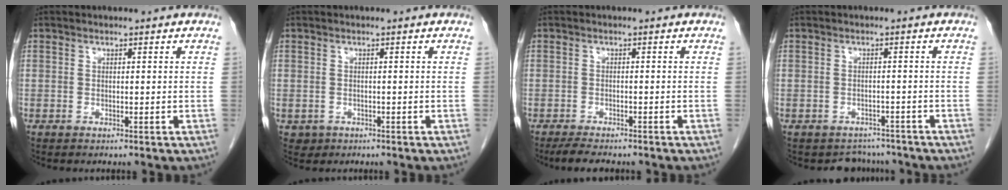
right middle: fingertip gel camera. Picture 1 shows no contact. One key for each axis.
{"total": 1.4, "fx": -0.6, "fy": 1.3, "fz": 0.2, "tx": -0.003, "ty": 0.004, "tz": -0.003}
{"total": 4.9, "fx": -4.1, "fy": 1.1, "fz": 2.4, "tx": -0.040, "ty": -0.010, "tz": -0.061}
{"total": 3.9, "fx": -3.4, "fy": 1.8, "fz": -0.5, "tx": 0.008, "ty": 0.012, "tz": -0.047}